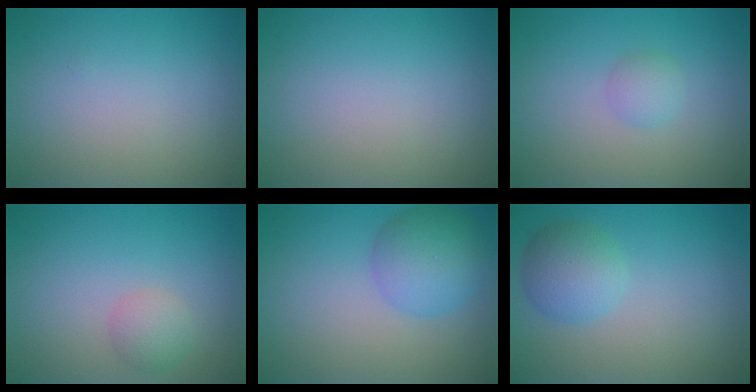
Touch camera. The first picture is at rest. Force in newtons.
{"total": 0.0}
{"total": 1.3, "press": 1.3, "slide": 0.1}
{"total": 1.9, "press": 1.9, "slide": 0.1}
{"total": 4.9, "press": 4.9, "slide": 0.1}
{"total": 3.4, "press": 3.4, "slide": 0.1}